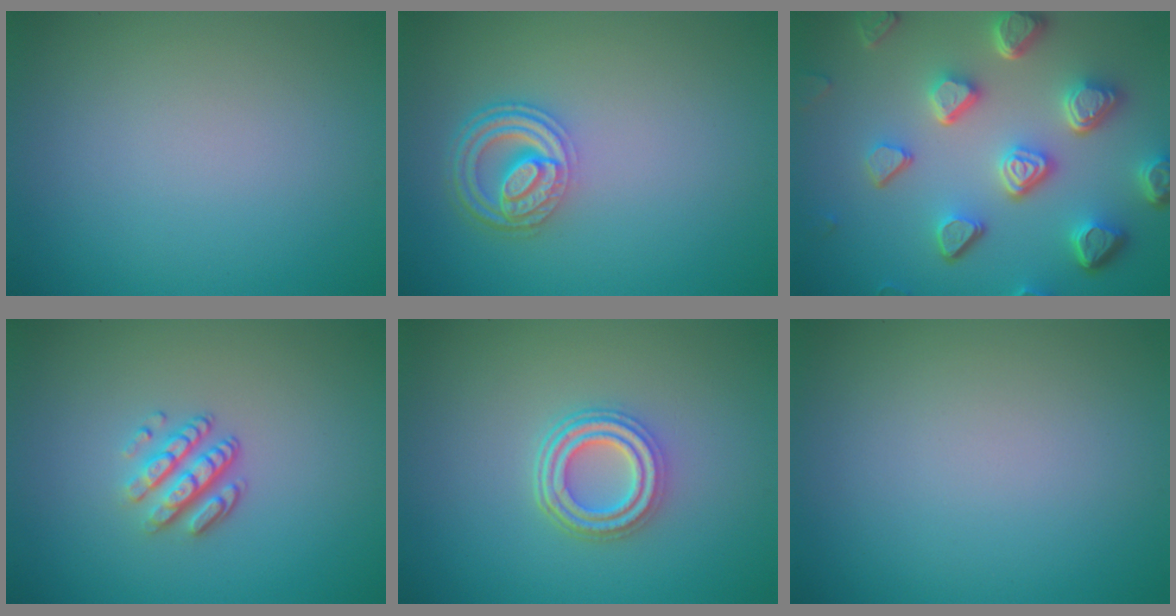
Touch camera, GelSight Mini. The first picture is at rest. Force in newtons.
{"total": 4.6, "press": 3.5, "slide": 2.9}
{"total": 7.4, "press": 5.6, "slide": 4.8}
{"total": 3.4, "press": 2.4, "slide": 2.4}
{"total": 4.0, "press": 3.1, "slide": 2.6}
{"total": 0.0}